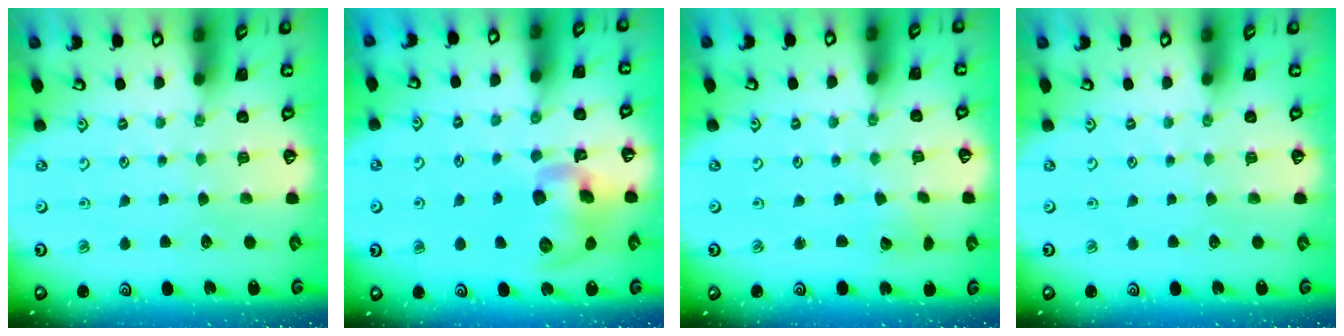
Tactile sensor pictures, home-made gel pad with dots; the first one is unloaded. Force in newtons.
{"total": 12.8, "press": 12.5, "slide": 2.6}
{"total": 2.6, "press": 2.6, "slide": 0.3}
{"total": 0.0}